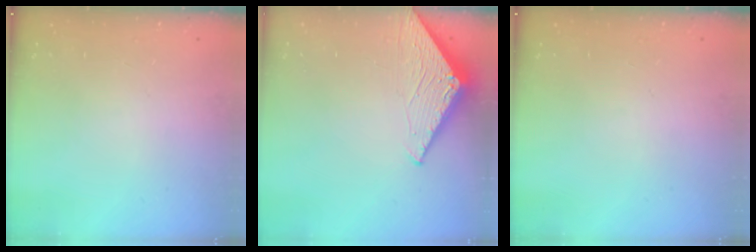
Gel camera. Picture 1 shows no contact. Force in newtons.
{"total": 2.8, "press": 2.8, "slide": 0.2}
{"total": 0.0}